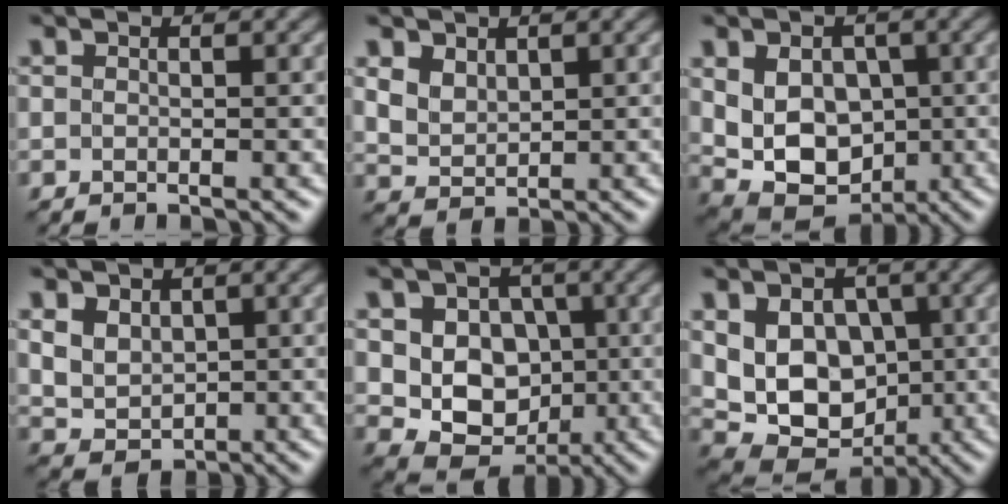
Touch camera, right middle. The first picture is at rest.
{"total": 3.1, "force": [1.5, 2.2, 1.7], "torque": [-0.043, -0.002, 0.025]}
{"total": 8.0, "force": [0.4, 5.9, 5.4], "torque": [-0.086, -0.015, 0.022]}
{"total": 5.3, "force": [1.5, 4.2, 2.9], "torque": [-0.057, 0.014, 0.019]}
{"total": 8.7, "force": [0.5, 7.0, 5.1], "torque": [-0.076, 0.006, 0.000]}
{"total": 9.2, "force": [0.7, 6.7, 6.3], "torque": [-0.100, -0.005, 0.017]}